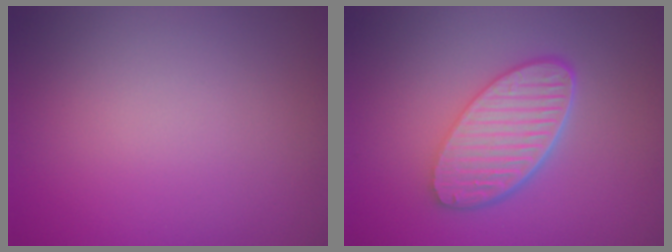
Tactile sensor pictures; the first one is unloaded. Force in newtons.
{"total": 6.0, "press": 4.5, "slide": 3.9}